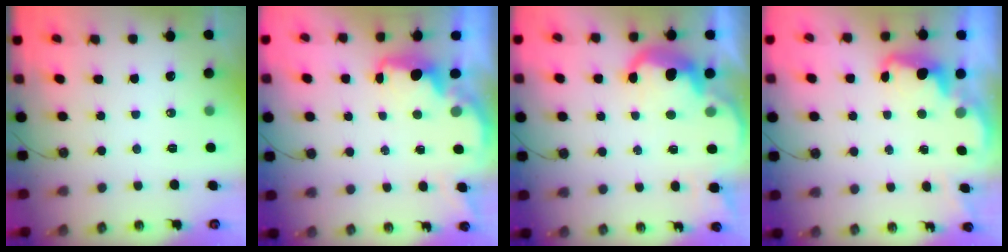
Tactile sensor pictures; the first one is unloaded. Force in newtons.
{"total": 2.3, "press": 2.1, "slide": 0.8}
{"total": 7.7, "press": 7.7, "slide": 0.7}
{"total": 2.3, "press": 2.2, "slide": 0.7}